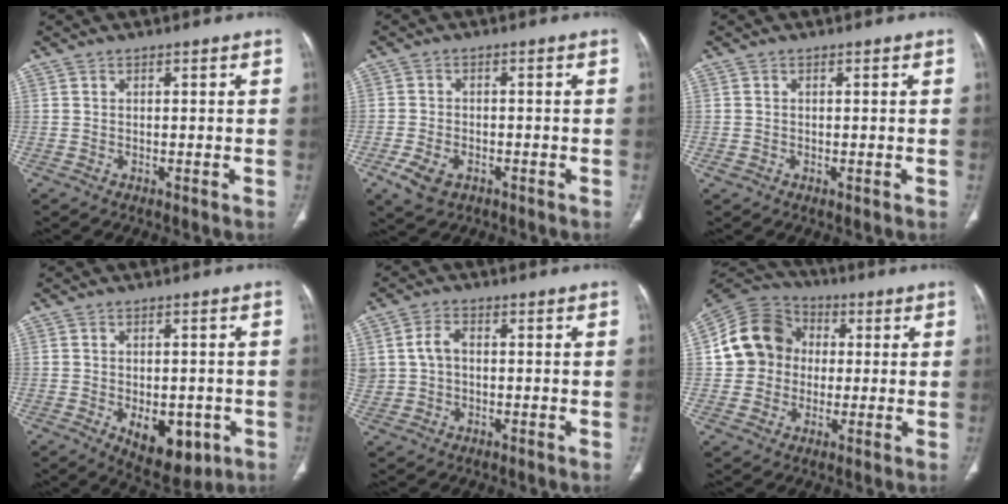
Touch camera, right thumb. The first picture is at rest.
{"total": 5.6, "force": [-2.7, 3.6, 3.3], "torque": [-0.067, 0.008, -0.043]}
{"total": 0.9, "force": [-0.2, 0.6, 0.6], "torque": [-0.013, 0.001, -0.001]}
{"total": 10.1, "force": [-3.2, 5.8, 7.7], "torque": [-0.084, 0.000, -0.029]}
{"total": 5.5, "force": [0.5, 4.1, 3.6], "torque": [-0.072, 0.012, 0.013]}
{"total": 13.4, "force": [1.0, 12.0, 5.9], "torque": [-0.088, 0.023, 0.009]}